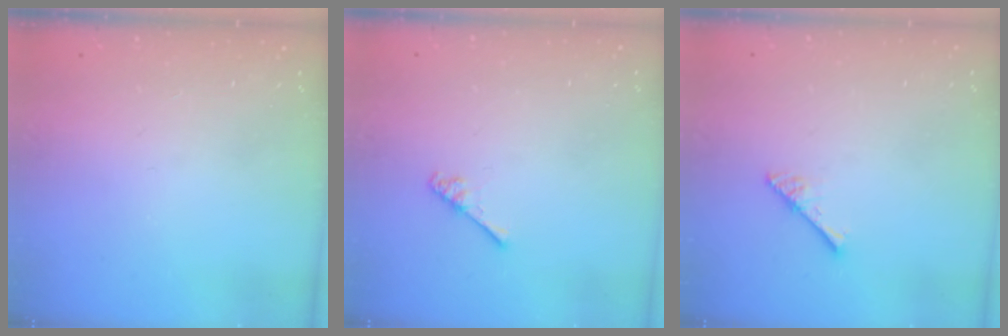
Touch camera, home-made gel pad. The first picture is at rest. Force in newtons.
{"total": 2.9, "press": 2.9, "slide": 0.4}
{"total": 2.9, "press": 2.9, "slide": 0.2}